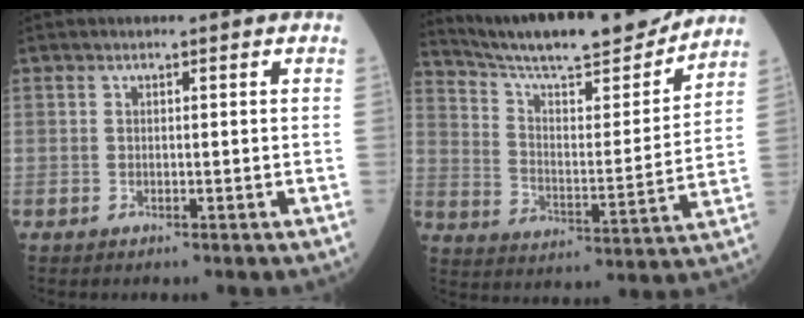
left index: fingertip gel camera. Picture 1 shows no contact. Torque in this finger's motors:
{"motor_torque": [0.31, -0.81, 0.31, 0.08]}